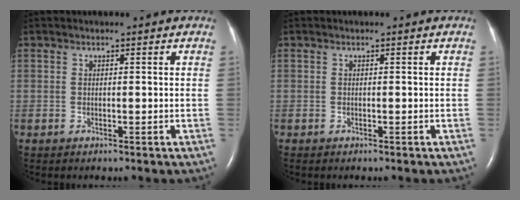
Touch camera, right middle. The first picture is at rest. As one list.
[{"total": 0.0}]